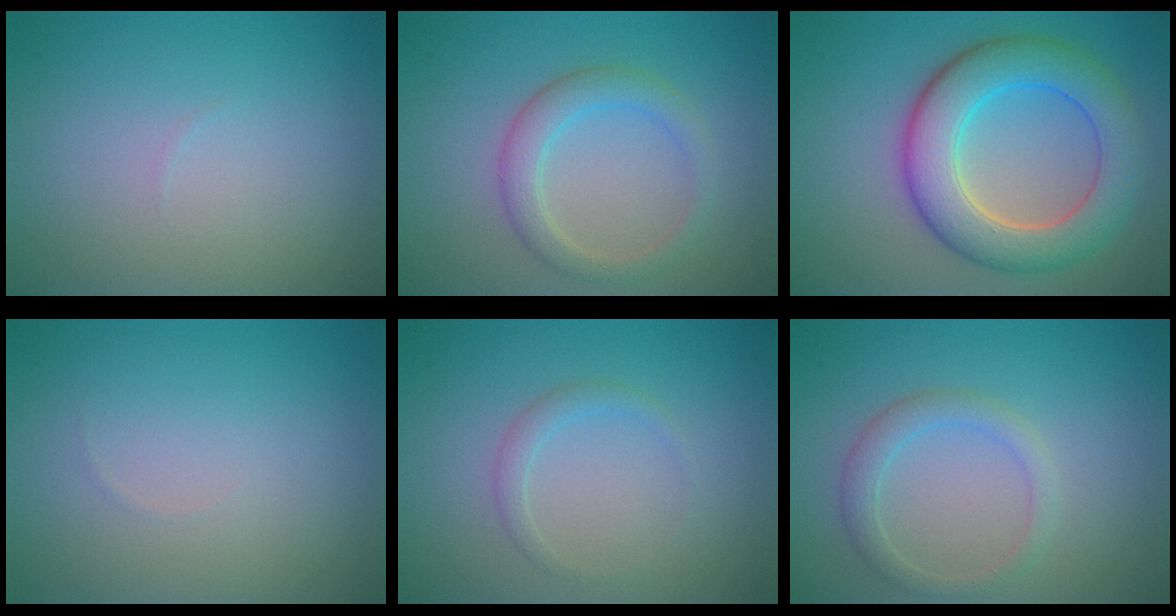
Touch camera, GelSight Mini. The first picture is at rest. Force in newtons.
{"total": 2.9, "press": 2.9, "slide": 0.4}
{"total": 7.8, "press": 7.8, "slide": 0.4}
{"total": 0.0}
{"total": 1.2, "press": 1.2, "slide": 0.1}
{"total": 2.2, "press": 2.1, "slide": 0.1}